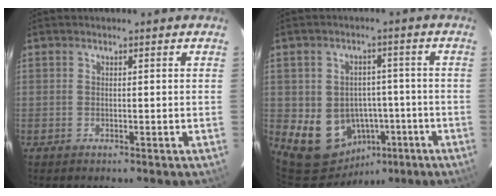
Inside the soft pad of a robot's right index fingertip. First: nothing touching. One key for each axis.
{"total": 11.1, "fx": -3.7, "fy": 9.8, "fz": 3.7, "tx": -0.092, "ty": 0.030, "tz": -0.024}